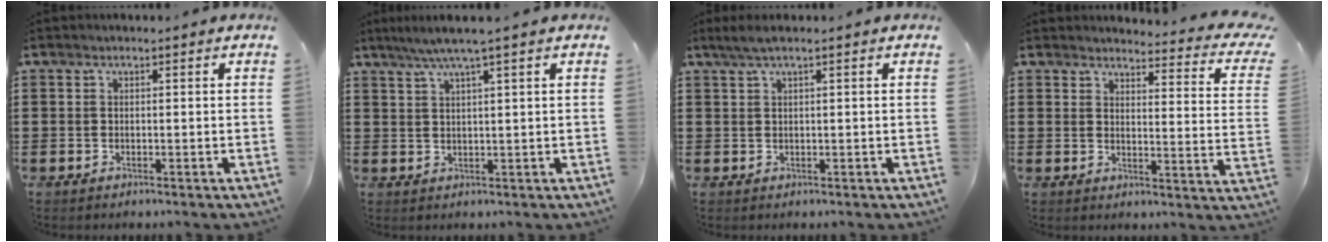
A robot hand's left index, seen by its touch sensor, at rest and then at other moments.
{"total": 3.5, "force": [2.3, -0.5, 2.7], "torque": [-0.055, 0.002, 0.039]}
{"total": 1.7, "force": [0.6, 0.0, 1.6], "torque": [-0.030, -0.001, 0.011]}
{"total": 4.0, "force": [3.6, 0.2, 1.5], "torque": [-0.032, -0.029, 0.058]}